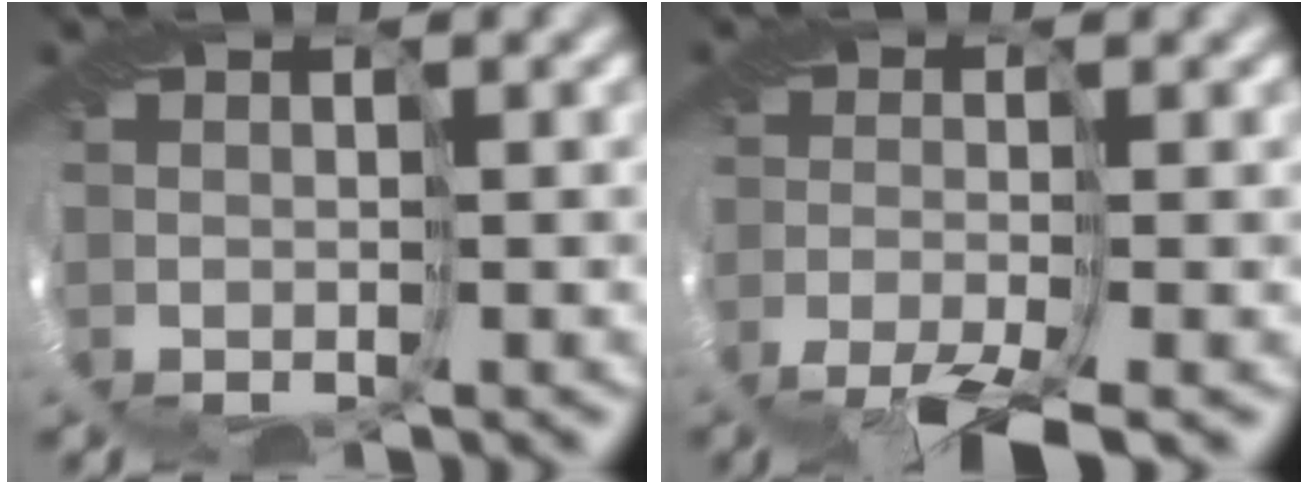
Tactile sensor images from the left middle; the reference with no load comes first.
{"total": 5.5, "force": [-4.7, 0.9, 2.6], "torque": [-0.036, -0.008, -0.100]}